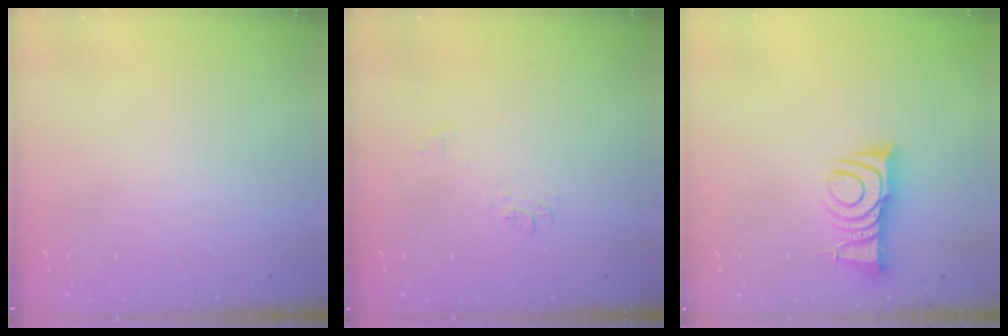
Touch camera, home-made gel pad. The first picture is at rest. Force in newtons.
{"total": 6.9, "press": 6.9, "slide": 0.7}
{"total": 10.4, "press": 10.4, "slide": 0.2}